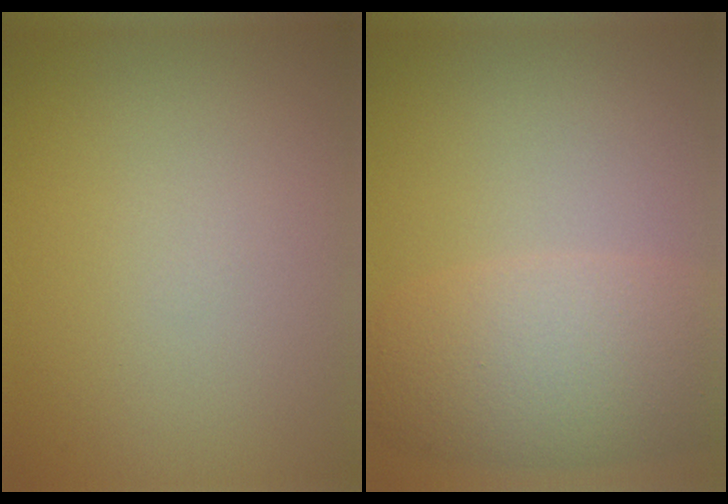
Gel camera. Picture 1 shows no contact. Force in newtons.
{"total": 6.3, "press": 6.3, "slide": 0.4}